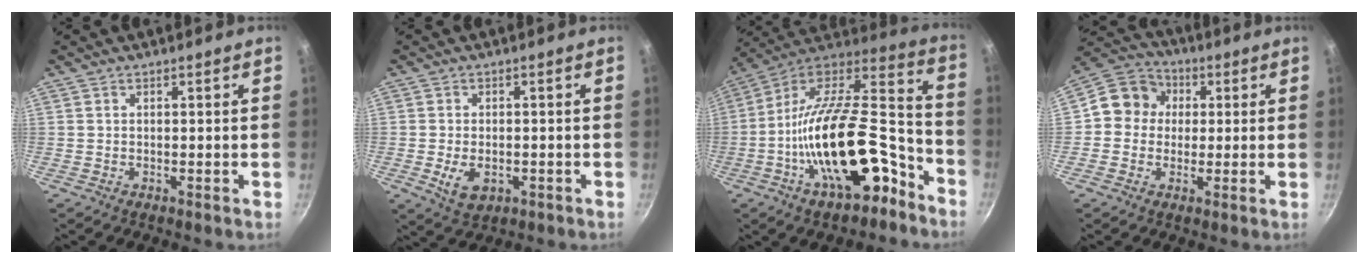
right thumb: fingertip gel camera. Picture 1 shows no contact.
{"total": 5.5, "force": [-1.5, 3.5, 4.0], "torque": [-0.065, 0.000, -0.018]}
{"total": 27.2, "force": [-11.7, 12.3, 21.3], "torque": [-0.310, 0.082, -0.196]}
{"total": 9.4, "force": [1.0, 8.6, 3.6], "torque": [-0.026, 0.019, -0.007]}